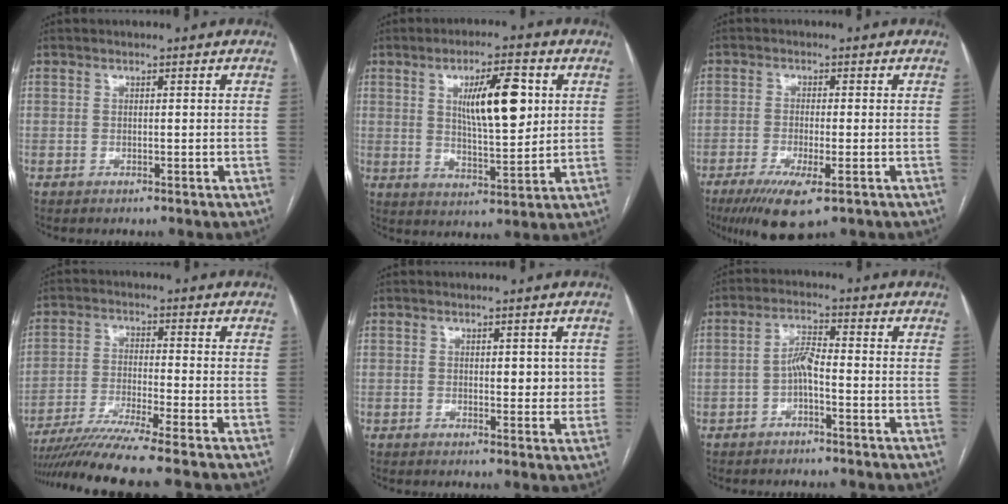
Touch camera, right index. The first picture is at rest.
{"total": 10.8, "force": [3.1, 2.7, 10.0], "torque": [-0.165, 0.001, 0.054]}
{"total": 7.5, "force": [-4.3, 1.2, 6.1], "torque": [-0.107, -0.022, -0.071]}
{"total": 10.5, "force": [-8.7, -2.1, 5.5], "torque": [-0.084, -0.034, -0.149]}
{"total": 3.4, "force": [0.6, 1.7, 2.9], "torque": [-0.029, -0.005, 0.007]}
{"total": 3.5, "force": [-1.1, 0.8, 3.2], "torque": [-0.061, 0.010, -0.021]}